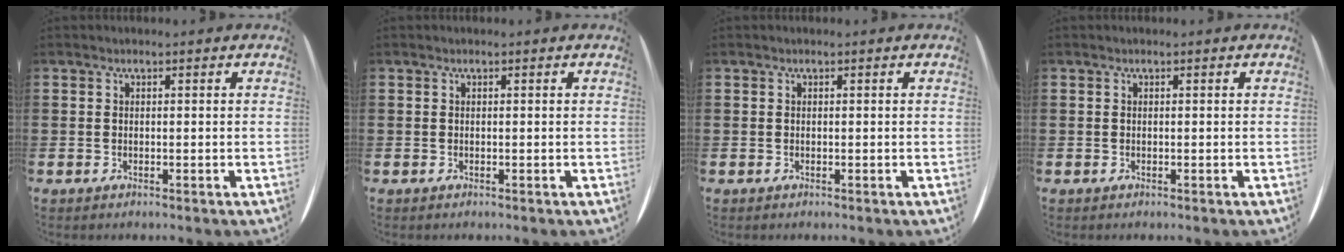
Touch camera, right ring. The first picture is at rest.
{"total": 0.0}
{"total": 0.0}
{"total": 0.0}